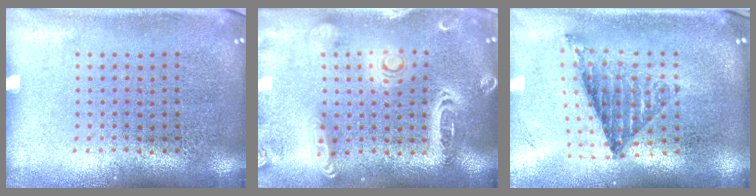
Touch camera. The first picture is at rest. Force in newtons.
{"total": 2.6, "press": 2.3, "slide": 1.2}
{"total": 0.8, "press": 0.8, "slide": 0.2}